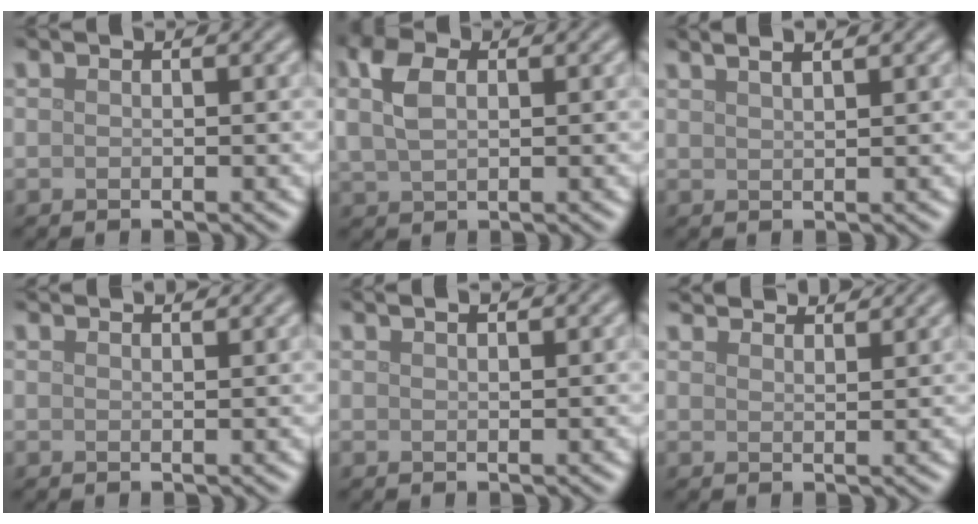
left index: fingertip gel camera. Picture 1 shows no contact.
{"total": 3.8, "force": [1.3, 2.3, 2.7], "torque": [-0.065, 0.006, 0.023]}
{"total": 4.0, "force": [2.6, 1.7, 2.6], "torque": [-0.012, 0.033, 0.002]}
{"total": 2.4, "force": [2.1, 0.5, 0.9], "torque": [-0.003, 0.003, 0.012]}
{"total": 1.7, "force": [1.3, 0.6, 1.0], "torque": [-0.002, -0.001, 0.001]}
{"total": 5.0, "force": [4.7, 0.7, 1.5], "torque": [-0.023, 0.006, 0.057]}